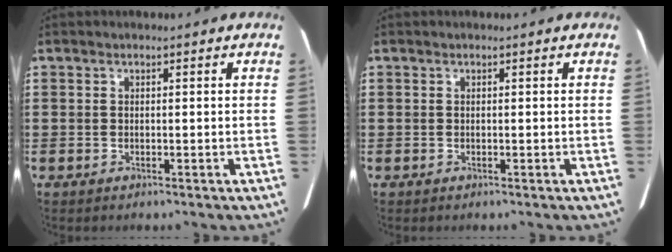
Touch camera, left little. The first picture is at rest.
{"total": 0.0}